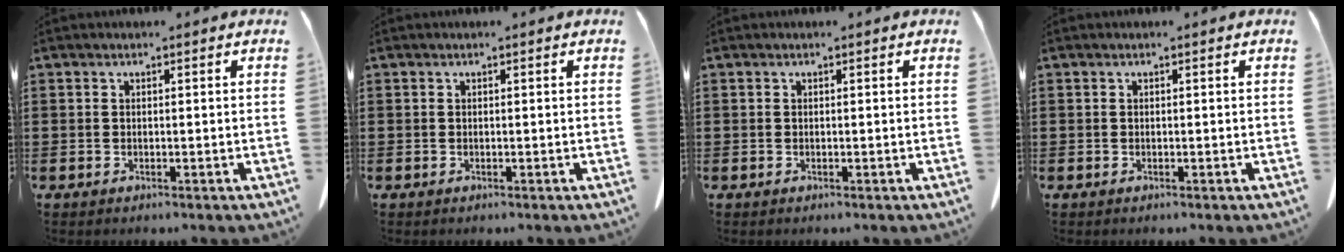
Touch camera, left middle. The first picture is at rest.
{"total": 0.0}
{"total": 0.0}
{"total": 0.0}